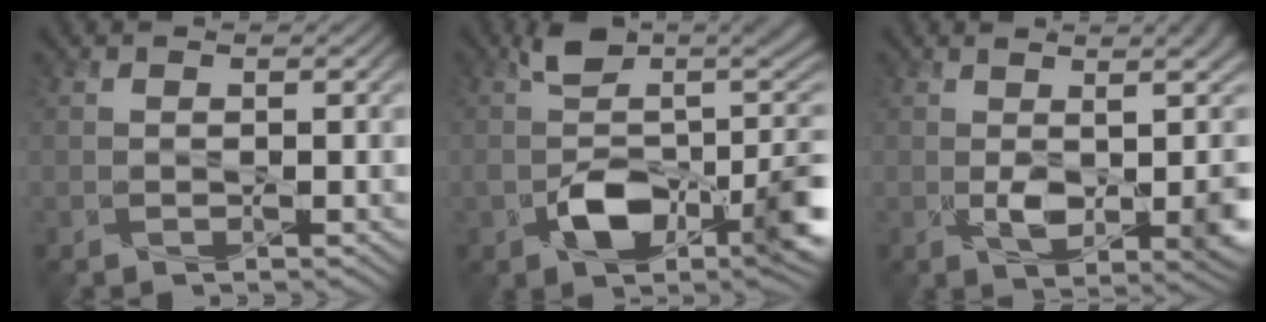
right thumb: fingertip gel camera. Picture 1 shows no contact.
{"total": 11.8, "force": [-2.2, 6.0, 9.9], "torque": [-0.173, -0.016, -0.035]}
{"total": 8.7, "force": [0.3, 3.2, 8.1], "torque": [-0.108, -0.006, 0.012]}